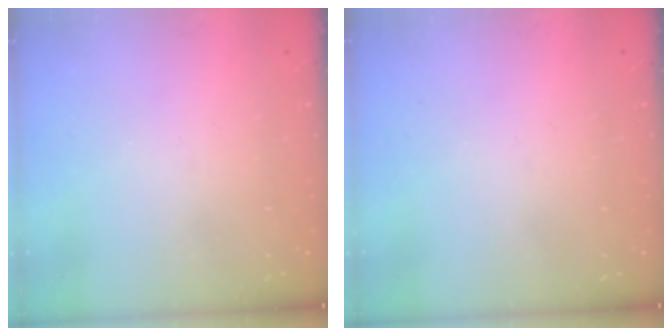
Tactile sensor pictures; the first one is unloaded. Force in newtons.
{"total": 0.0}